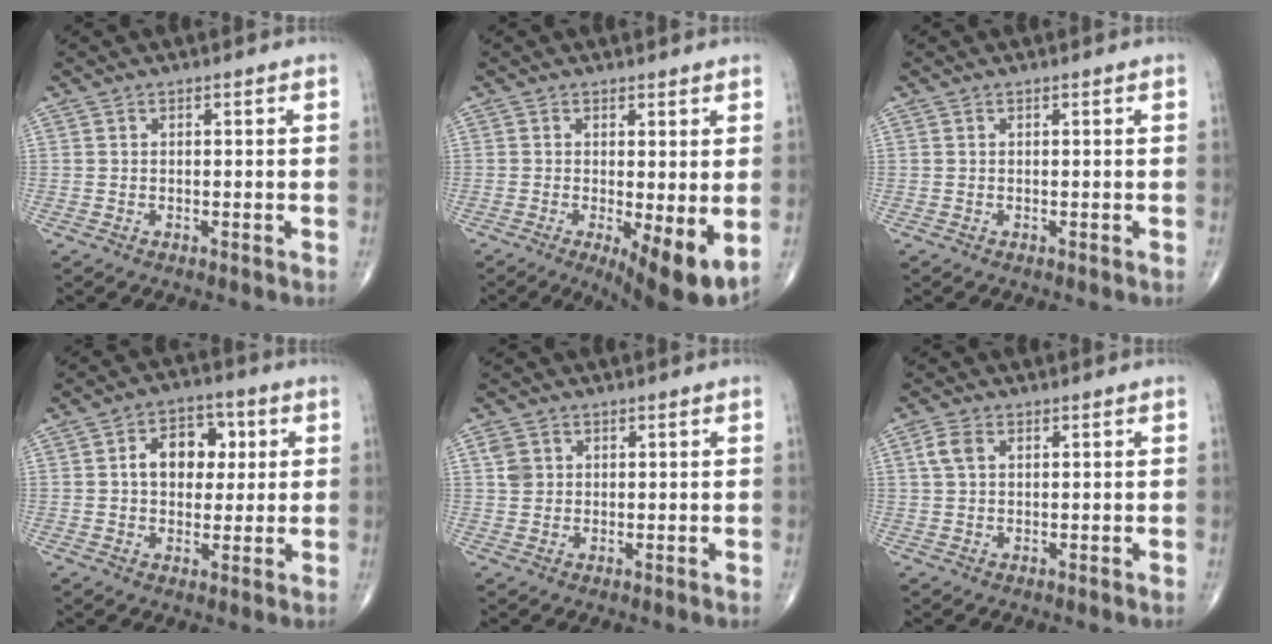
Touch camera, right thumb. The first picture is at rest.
{"total": 8.8, "force": [-1.7, 2.5, 8.3], "torque": [-0.121, -0.024, -0.022]}
{"total": 0.0}
{"total": 9.4, "force": [1.6, 6.7, 6.4], "torque": [-0.058, 0.015, 0.021]}
{"total": 2.9, "force": [0.9, 2.5, 1.3], "torque": [-0.015, -0.001, 0.019]}
{"total": 3.3, "force": [1.1, 2.1, 2.3], "torque": [-0.051, 0.008, 0.021]}